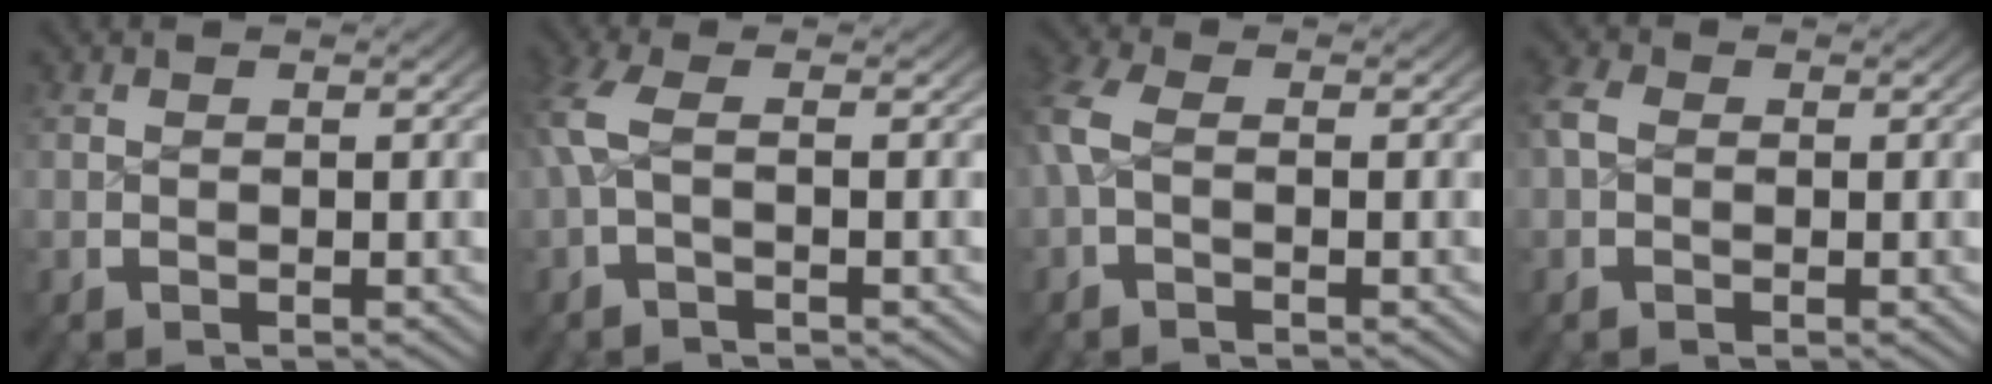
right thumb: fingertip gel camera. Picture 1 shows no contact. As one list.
[{"total": 2.7, "force": [-0.2, 1.1, 2.5], "torque": [-0.072, 0.001, 0.000]}, {"total": 2.6, "force": [-0.2, 1.8, 1.9], "torque": [-0.060, -0.002, -0.003]}, {"total": 1.7, "force": [0.0, 1.4, 0.9], "torque": [-0.028, -0.004, -0.001]}]